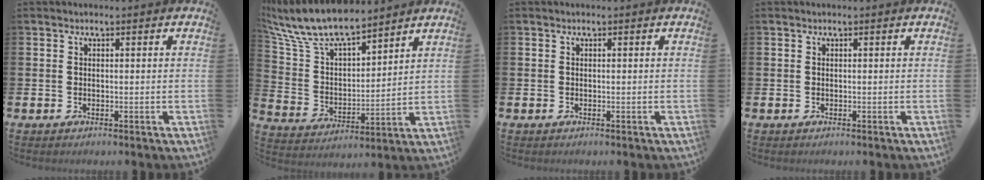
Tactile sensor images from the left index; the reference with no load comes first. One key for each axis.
{"total": 10.0, "fx": 9.0, "fy": 2.5, "fz": 3.6, "tx": -0.109, "ty": -0.052, "tz": 0.160}
{"total": 0.0}
{"total": 0.0}